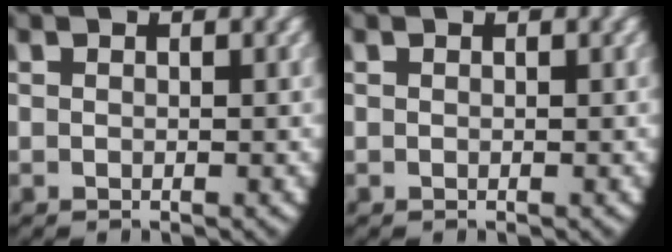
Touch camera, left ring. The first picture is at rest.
{"total": 0.0}